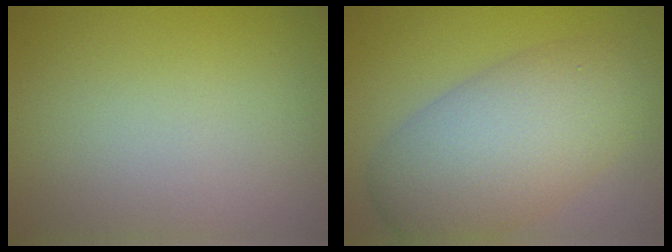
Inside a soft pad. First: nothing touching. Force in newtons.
{"total": 8.0, "press": 8.0, "slide": 0.4}